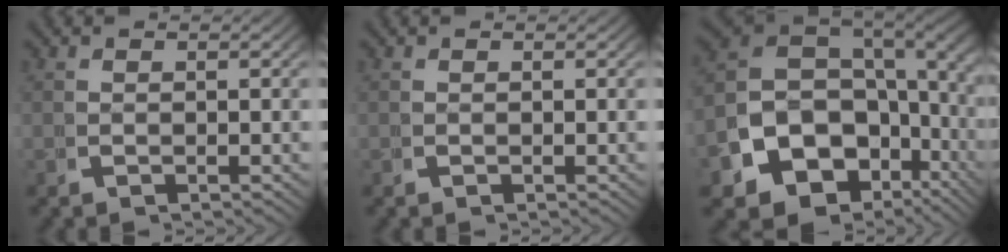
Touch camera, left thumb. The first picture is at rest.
{"total": 0.0}
{"total": 16.3, "force": [-3.2, 12.4, 10.0], "torque": [-0.214, -0.067, -0.027]}